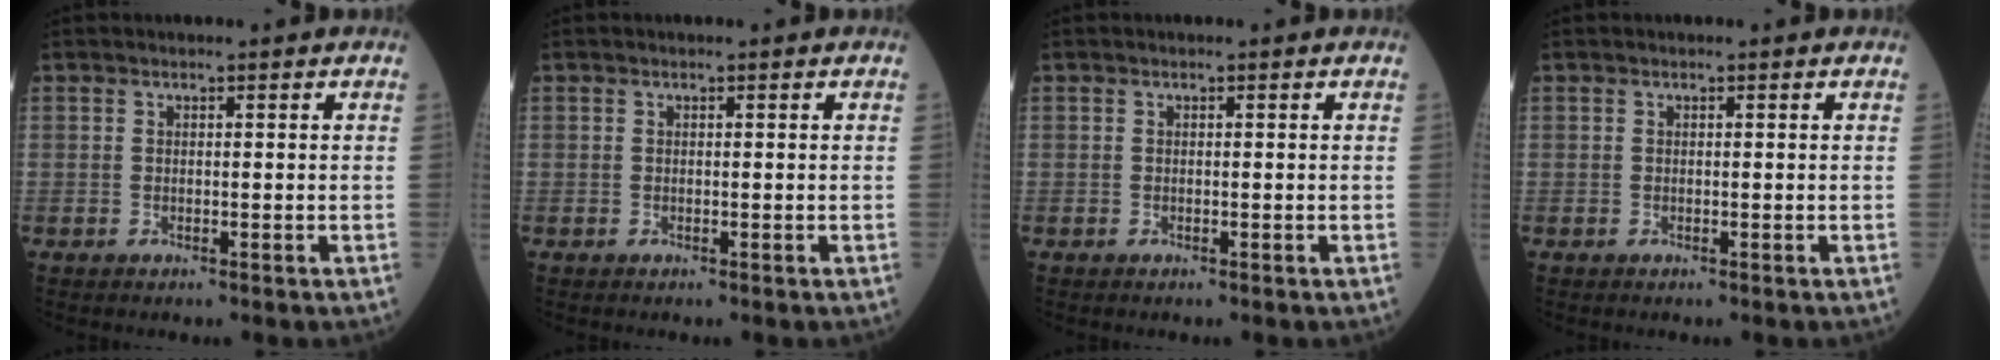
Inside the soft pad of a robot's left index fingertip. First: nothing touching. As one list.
[{"total": 0.0}, {"total": 0.0}, {"total": 0.0}]